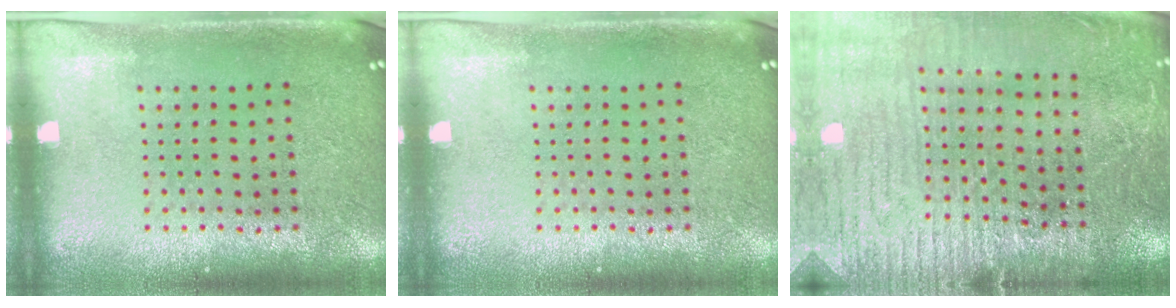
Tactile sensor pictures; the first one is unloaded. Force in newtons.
{"total": 0.0}
{"total": 3.2, "press": 3.2, "slide": 0.1}